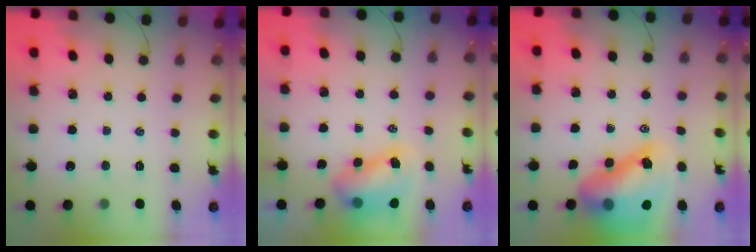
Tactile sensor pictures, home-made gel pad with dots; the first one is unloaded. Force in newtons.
{"total": 7.6, "press": 7.4, "slide": 1.7}
{"total": 17.7, "press": 17.0, "slide": 5.0}